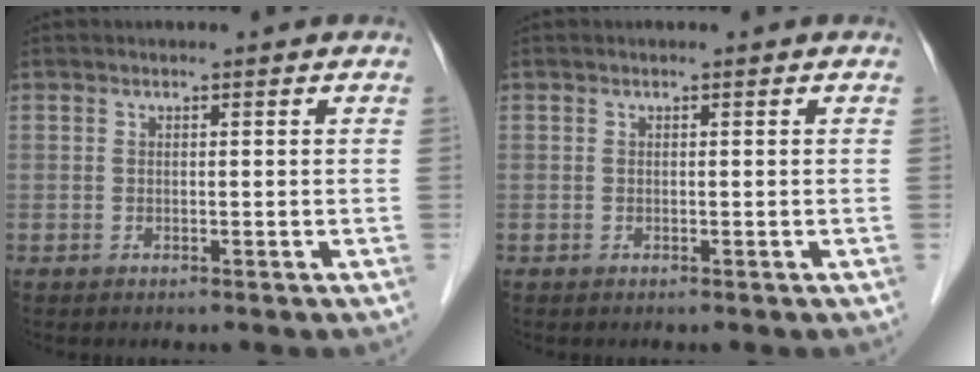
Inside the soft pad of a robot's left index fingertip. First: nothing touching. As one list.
[{"total": 0.0}]